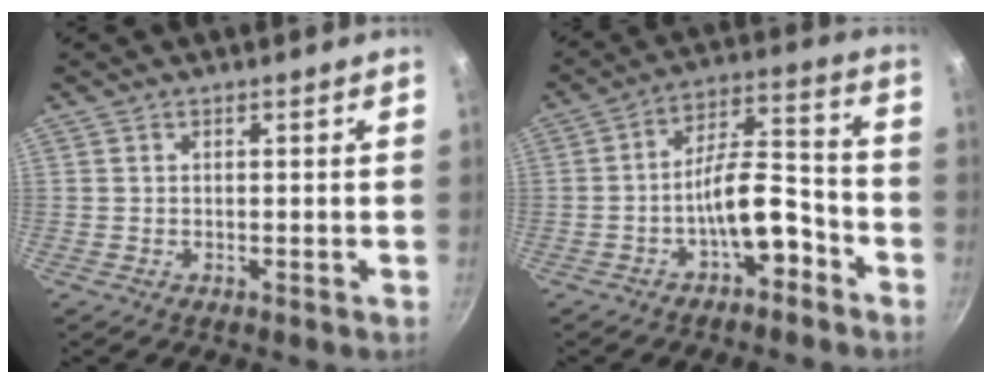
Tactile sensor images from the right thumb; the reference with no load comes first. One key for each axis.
{"total": 10.8, "fx": -5.1, "fy": 4.7, "fz": 8.3, "tx": -0.110, "ty": 0.068, "tz": -0.079}